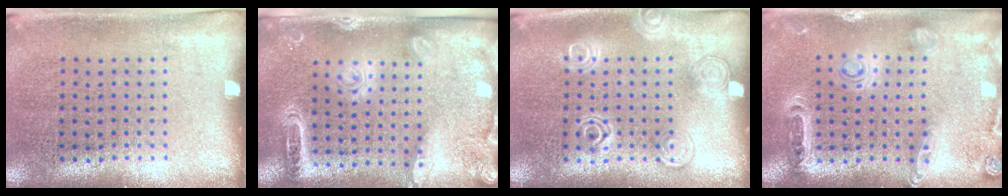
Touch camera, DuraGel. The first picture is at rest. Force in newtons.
{"total": 2.3, "press": 2.0, "slide": 1.2}
{"total": 2.3, "press": 2.2, "slide": 0.3}
{"total": 1.3, "press": 1.3, "slide": 0.2}